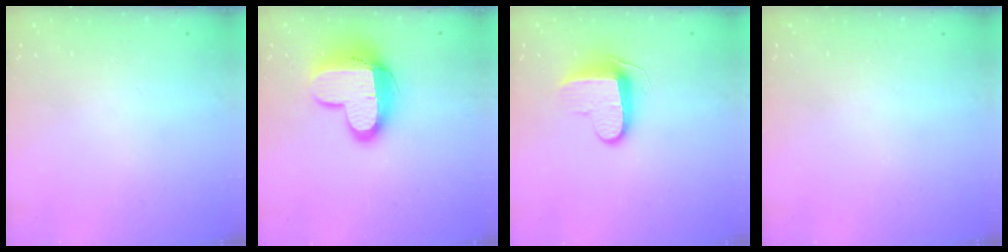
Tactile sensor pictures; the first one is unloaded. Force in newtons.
{"total": 14.0, "press": 13.9, "slide": 1.4}
{"total": 10.5, "press": 10.4, "slide": 1.2}
{"total": 0.0}